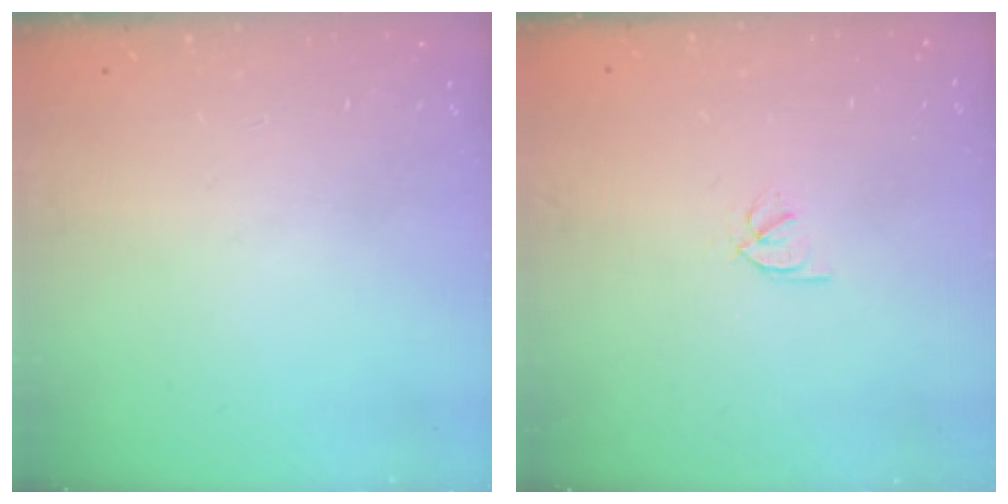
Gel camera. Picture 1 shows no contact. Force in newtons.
{"total": 2.1, "press": 2.1, "slide": 0.4}